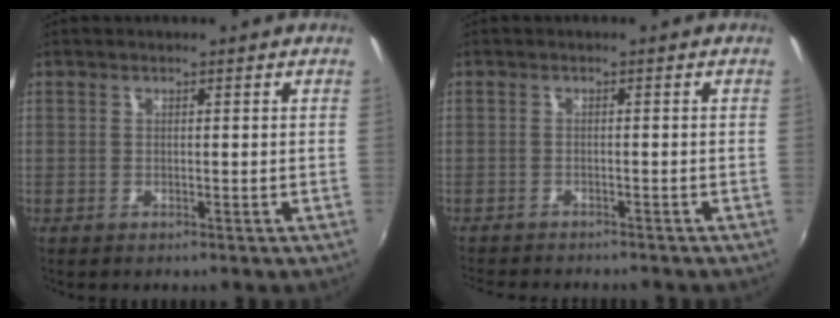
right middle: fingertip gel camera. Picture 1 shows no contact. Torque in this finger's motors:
{"motor_torque": [0.95, -1.18, 0.12, 0.06]}